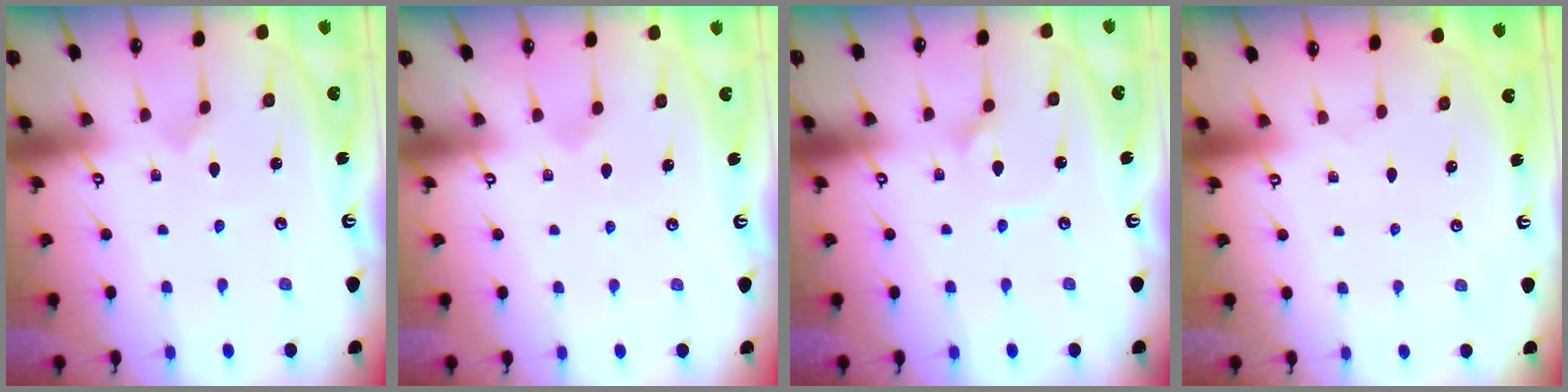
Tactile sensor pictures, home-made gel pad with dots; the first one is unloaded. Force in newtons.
{"total": 2.8, "press": 2.8, "slide": 0.6}
{"total": 2.1, "press": 2.1, "slide": 0.6}
{"total": 0.0}